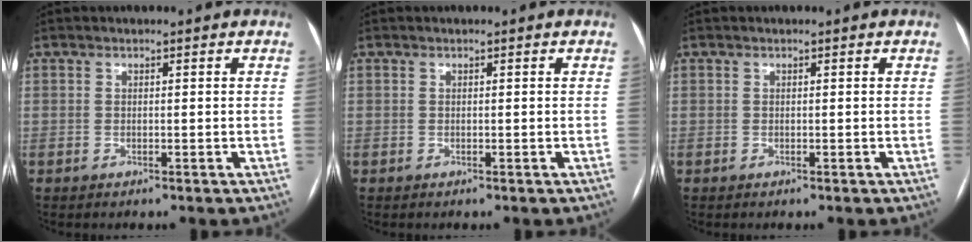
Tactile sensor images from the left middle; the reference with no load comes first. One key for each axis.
{"total": 0.0}
{"total": 0.0}